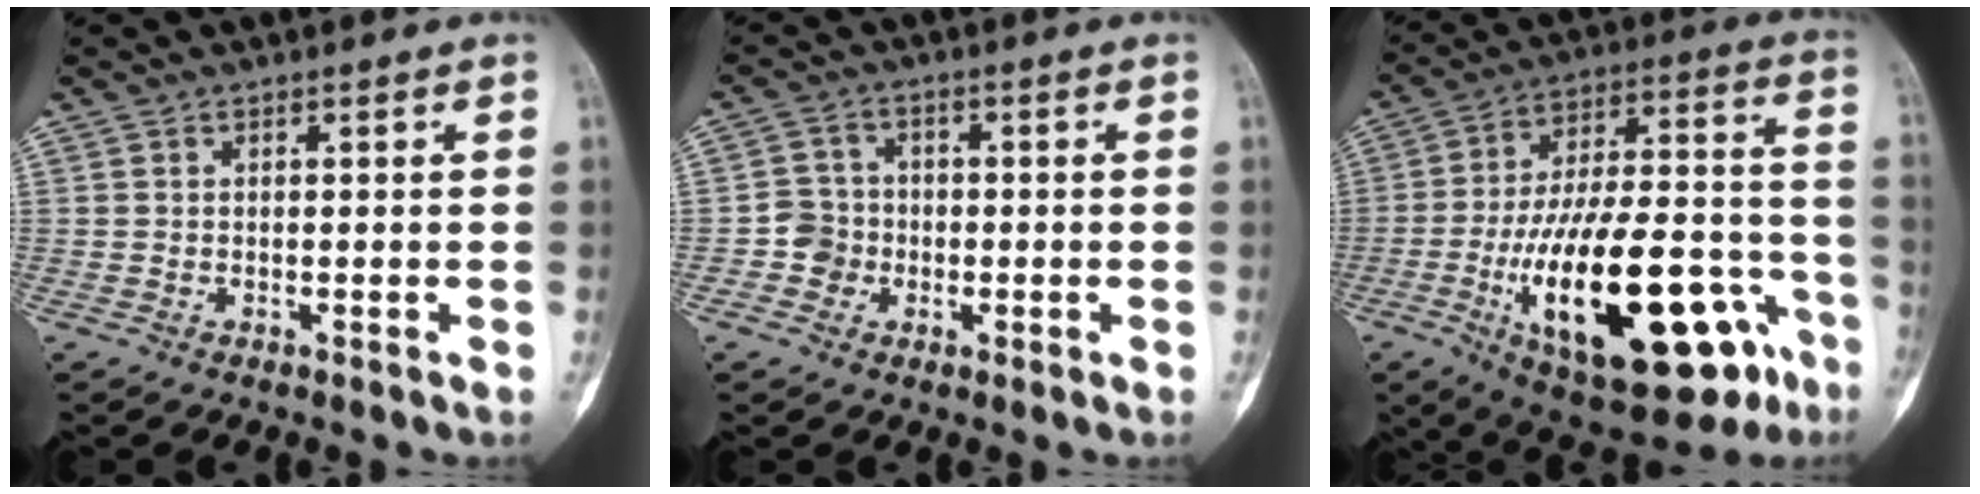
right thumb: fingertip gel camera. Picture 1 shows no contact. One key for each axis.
{"total": 4.5, "fx": -1.2, "fy": 4.3, "fz": 0.9, "tx": 0.013, "ty": 0.013, "tz": -0.029}
{"total": 31.0, "fx": -11.9, "fy": 12.3, "fz": 25.9, "tx": -0.402, "ty": 0.046, "tz": -0.169}